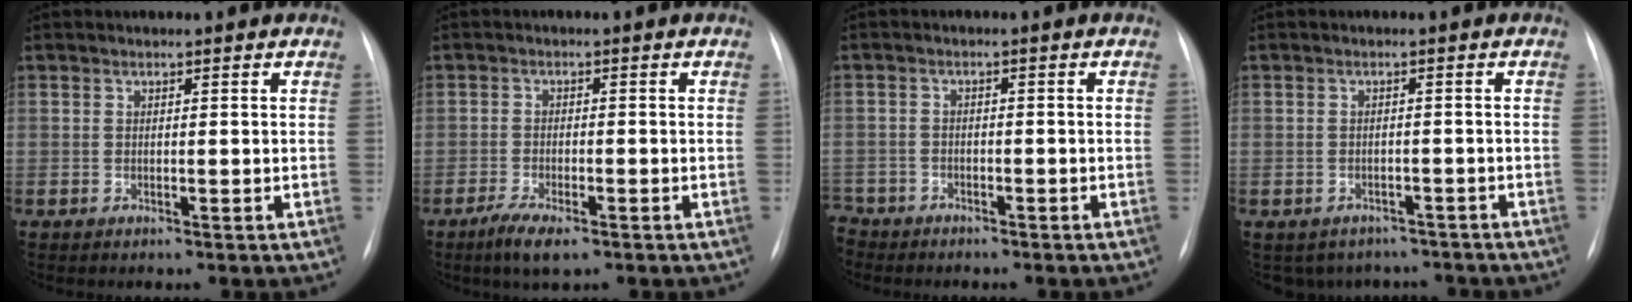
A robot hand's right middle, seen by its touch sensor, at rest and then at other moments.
{"total": 4.6, "force": [-3.0, 1.2, 3.3], "torque": [-0.070, -0.009, -0.051]}
{"total": 5.0, "force": [-4.2, 2.6, 0.2], "torque": [-0.002, -0.001, -0.075]}
{"total": 7.4, "force": [-6.2, 4.0, 0.6], "torque": [0.004, 0.016, -0.068]}